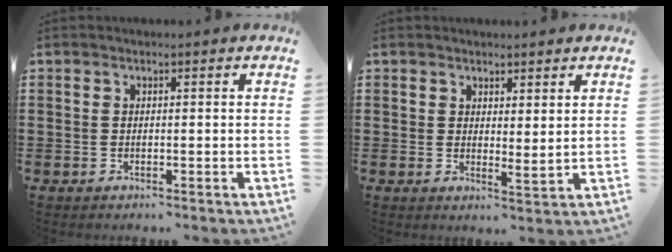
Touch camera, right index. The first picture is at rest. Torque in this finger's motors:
{"motor_torque": [0.35, 0.13, 0.10, 0.03]}